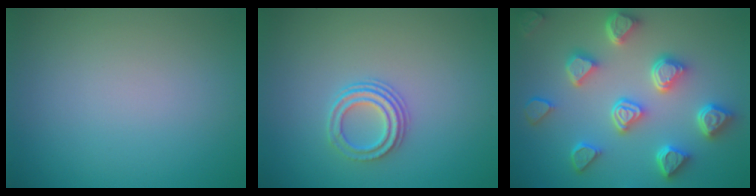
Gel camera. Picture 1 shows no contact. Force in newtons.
{"total": 2.5, "press": 2.1, "slide": 1.4}
{"total": 6.9, "press": 5.6, "slide": 4.0}